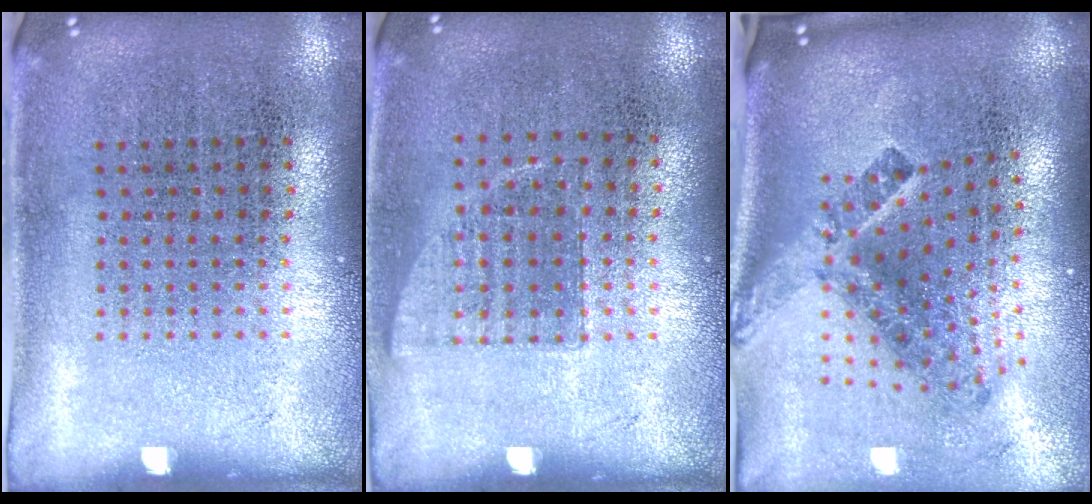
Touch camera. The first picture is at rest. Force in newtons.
{"total": 0.7, "press": 0.7, "slide": 0.2}
{"total": 2.9, "press": 1.8, "slide": 2.3}